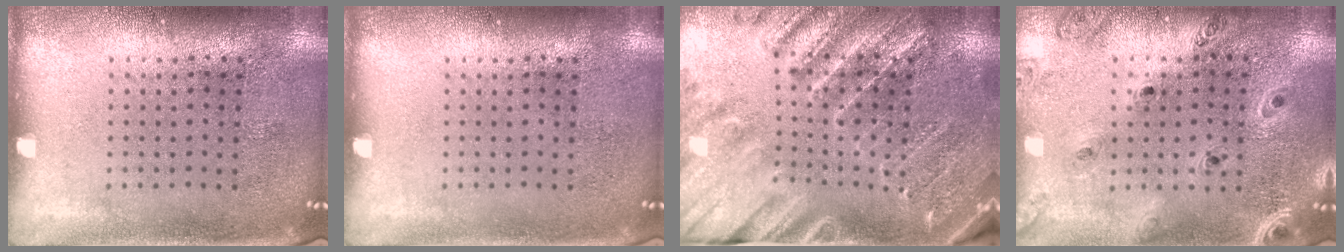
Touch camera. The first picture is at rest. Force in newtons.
{"total": 0.0}
{"total": 3.2, "press": 3.1, "slide": 0.8}
{"total": 0.9, "press": 0.9, "slide": 0.1}